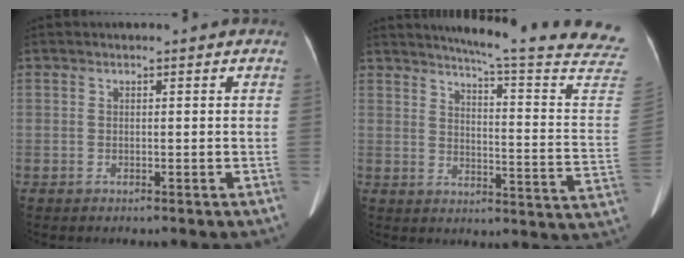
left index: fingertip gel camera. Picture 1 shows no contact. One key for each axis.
{"total": 23.8, "fx": 21.7, "fy": -1.3, "fz": 9.7, "tx": -0.137, "ty": -0.125, "tz": 0.249}